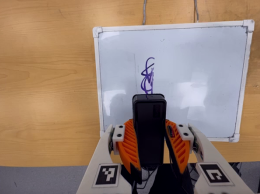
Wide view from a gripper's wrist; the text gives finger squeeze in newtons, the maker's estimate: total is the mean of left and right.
{"total": 6.9, "left": 6.1, "right": 7.7}